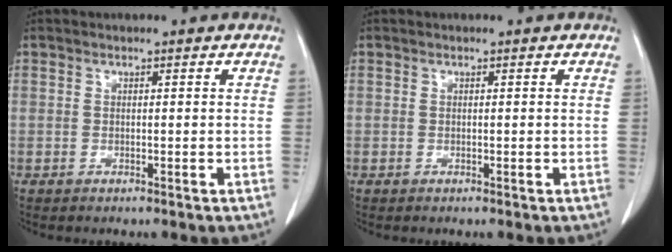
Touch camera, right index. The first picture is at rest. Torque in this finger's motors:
{"motor_torque": [-0.01, 0.00, 0.01, 0.00]}